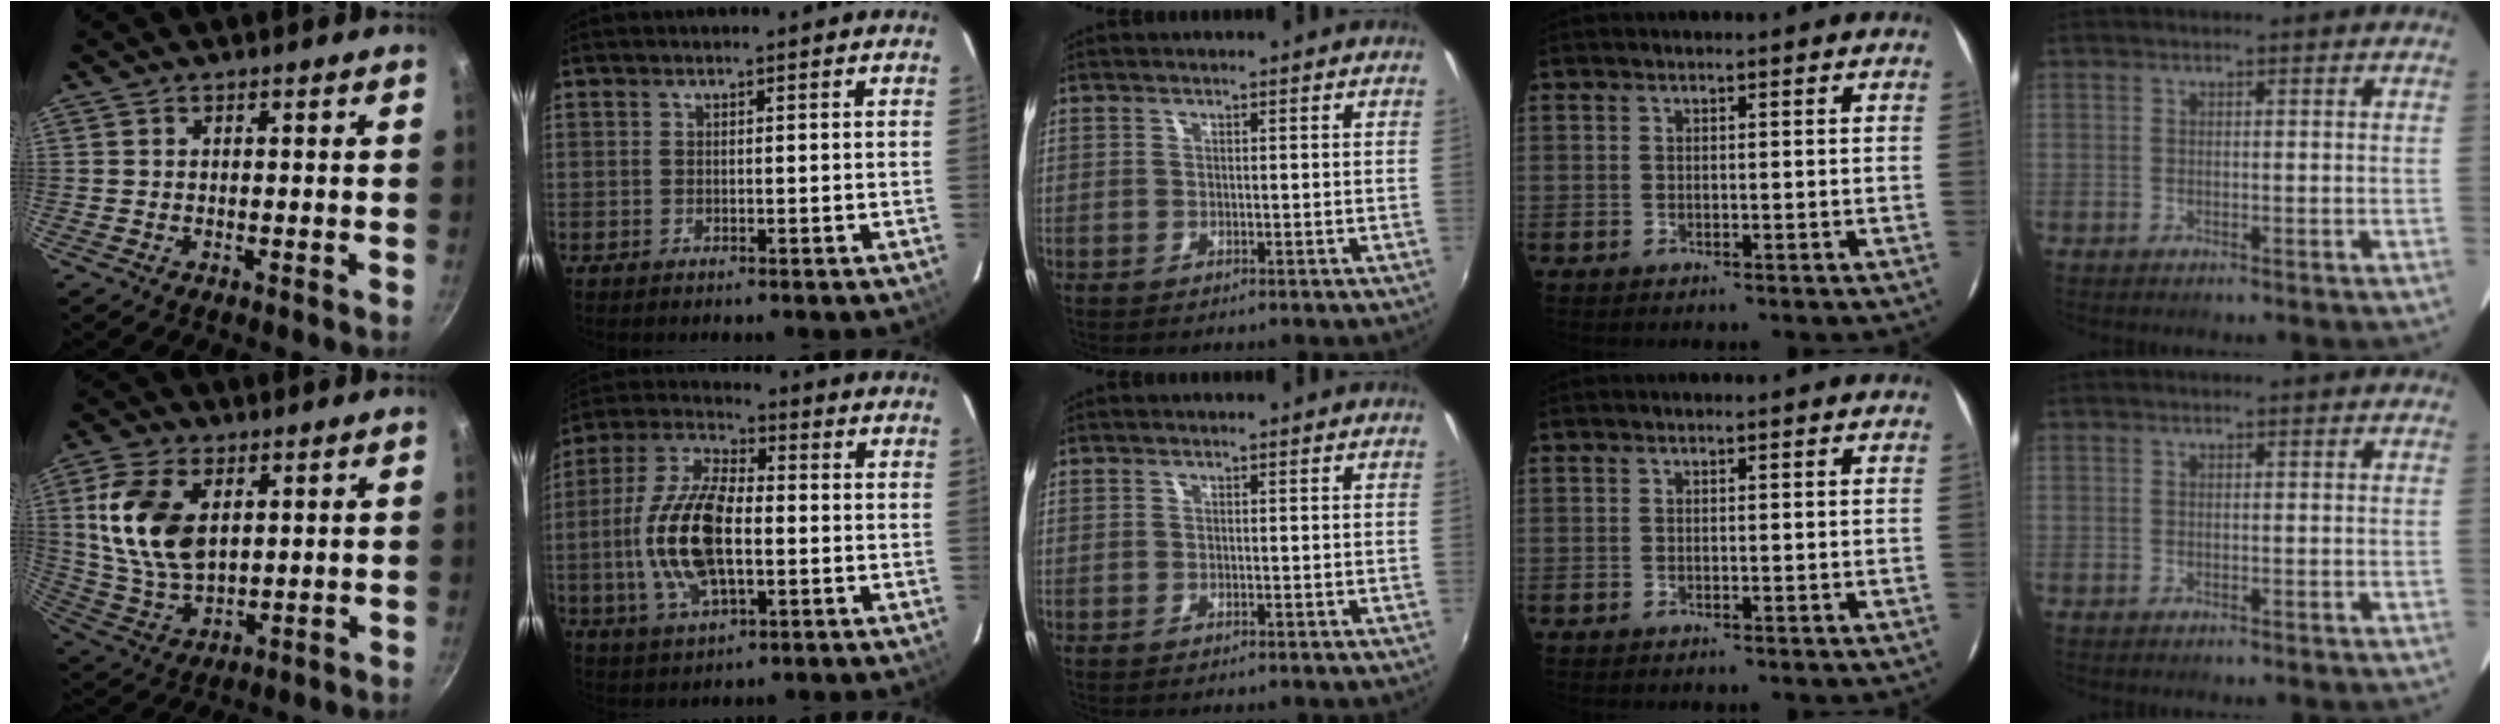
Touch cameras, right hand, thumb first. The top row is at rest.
{"thumb": {"total": 15.0, "force": [3.9, 9.0, 11.3], "torque": [-0.204, -0.015, 0.085]}, "index": {"total": 16.1, "force": [-2.2, 7.3, 14.2], "torque": [-0.300, 0.004, -0.041]}}